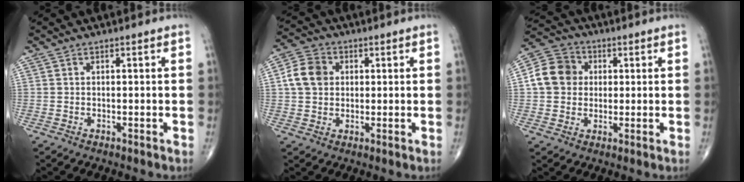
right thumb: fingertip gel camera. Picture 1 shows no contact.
{"total": 7.3, "force": [1.2, 6.0, 4.0], "torque": [-0.064, 0.008, 0.014]}
{"total": 9.3, "force": [1.0, 8.2, 4.3], "torque": [-0.062, 0.015, 0.006]}